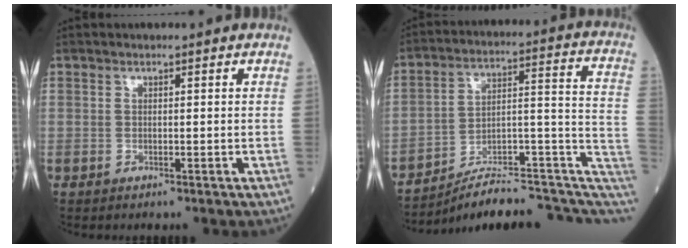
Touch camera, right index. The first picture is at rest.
{"total": 16.1, "force": [-12.6, 4.7, 8.9], "torque": [-0.079, 0.084, -0.175]}